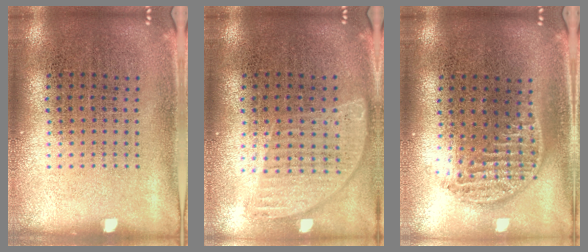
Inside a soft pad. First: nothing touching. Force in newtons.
{"total": 0.9, "press": 0.9, "slide": 0.2}
{"total": 1.3, "press": 1.1, "slide": 0.7}